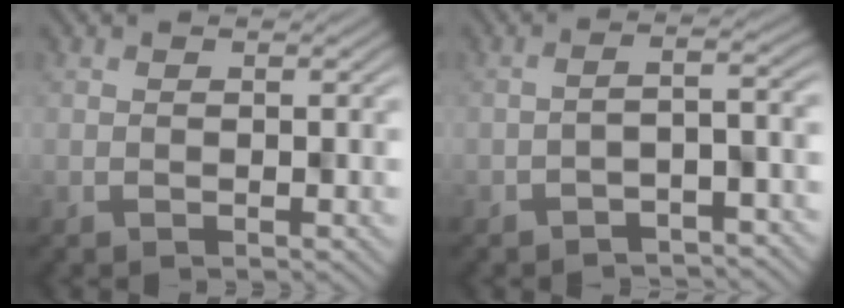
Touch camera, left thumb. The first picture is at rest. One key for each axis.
{"total": 3.6, "fx": -3.2, "fy": 0.8, "fz": 1.5, "tx": -0.009, "ty": 0.007, "tz": -0.054}